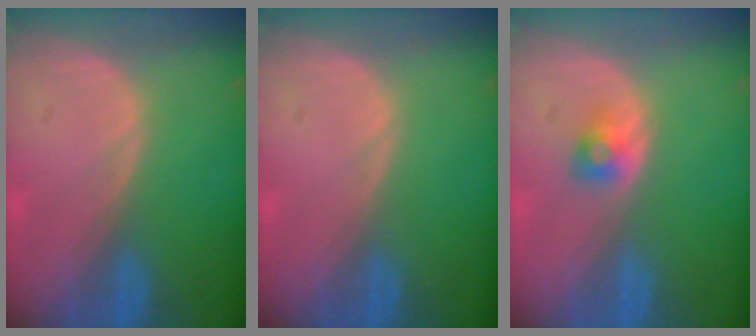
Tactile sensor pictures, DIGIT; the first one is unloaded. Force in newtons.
{"total": 0.0}
{"total": 2.2, "press": 2.2, "slide": 0.3}